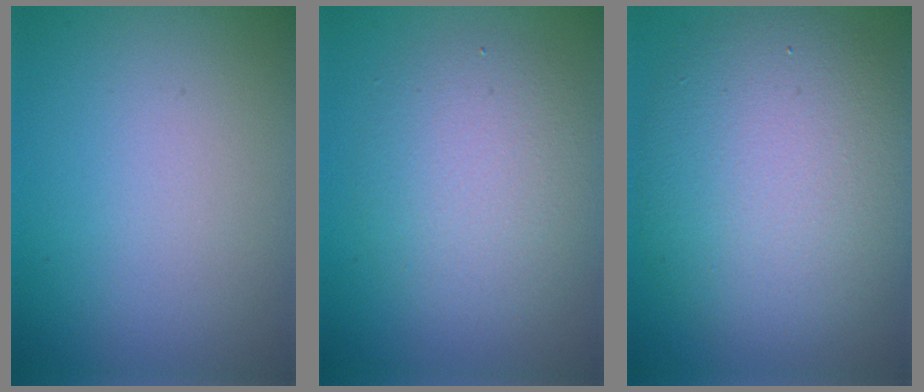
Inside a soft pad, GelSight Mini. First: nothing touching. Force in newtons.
{"total": 4.4, "press": 4.4, "slide": 0.2}
{"total": 9.7, "press": 9.6, "slide": 0.8}